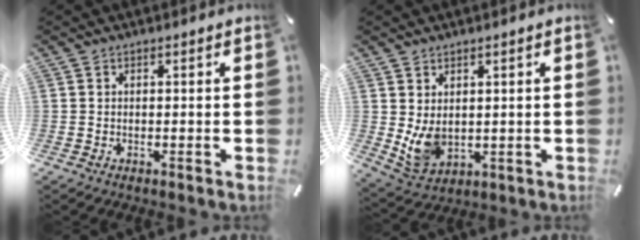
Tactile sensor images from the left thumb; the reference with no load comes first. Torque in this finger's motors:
{"motor_torque": [1.37, 1.34, 0.76, -0.26, 0.12]}